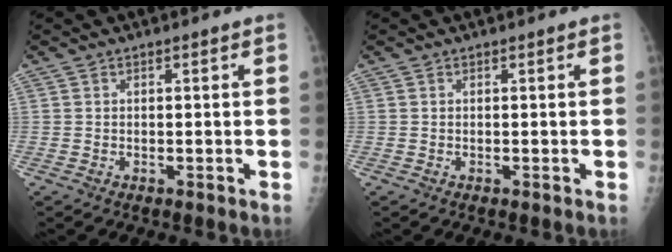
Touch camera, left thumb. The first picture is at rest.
{"total": 0.0}